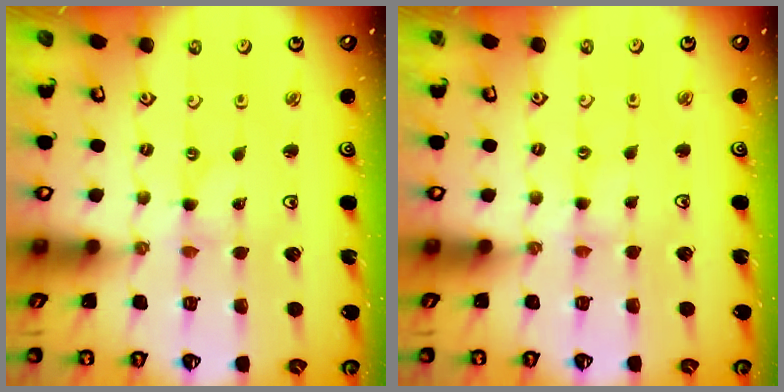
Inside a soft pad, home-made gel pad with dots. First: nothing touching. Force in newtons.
{"total": 1.3, "press": 1.2, "slide": 0.3}